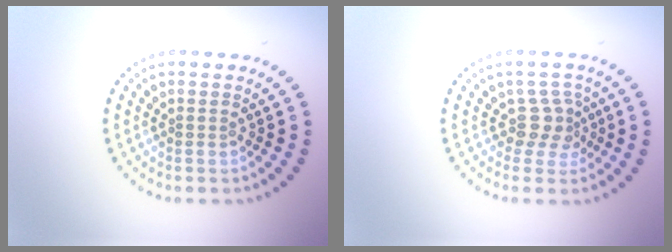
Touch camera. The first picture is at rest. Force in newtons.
{"total": 2.4, "press": 1.7, "slide": 1.7}